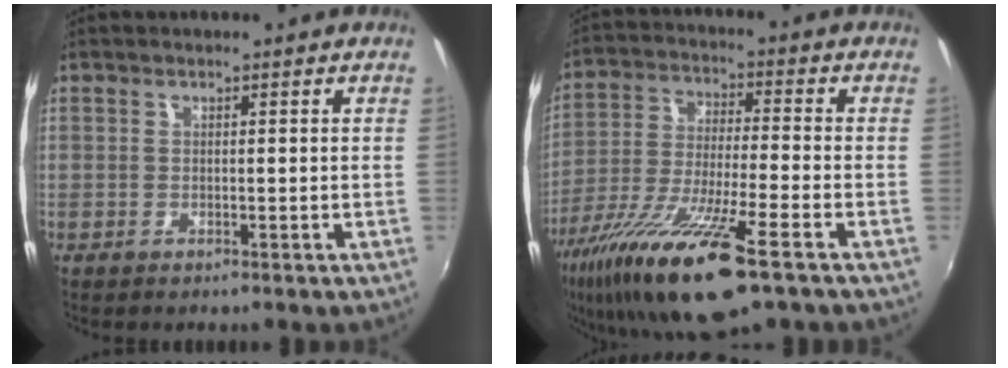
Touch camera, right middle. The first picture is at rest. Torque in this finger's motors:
{"motor_torque": [1.37, -0.77, 0.64, 0.21]}